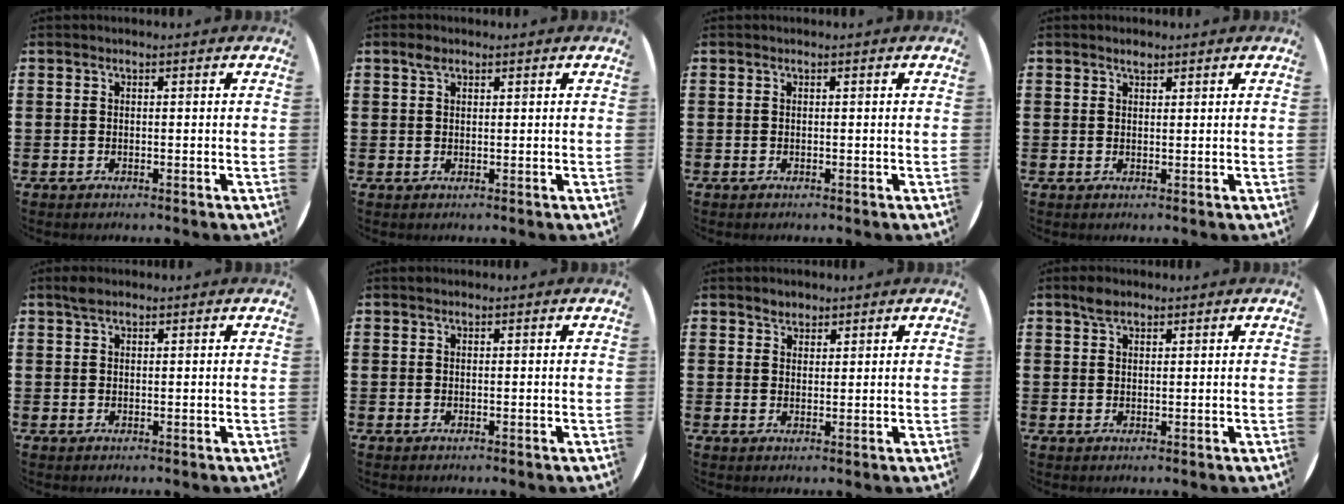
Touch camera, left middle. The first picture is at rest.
{"total": 1.4, "force": [0.9, 0.8, 0.8], "torque": [-0.010, 0.002, 0.015]}
{"total": 0.0}
{"total": 1.2, "force": [1.1, 0.4, 0.4], "torque": [-0.001, 0.000, 0.018]}
{"total": 1.5, "force": [1.2, 0.6, 0.7], "torque": [-0.016, 0.005, 0.023]}
{"total": 0.0}
{"total": 2.0, "force": [1.8, 0.9, 0.0], "torque": [-0.001, 0.003, 0.035]}
{"total": 2.1, "force": [1.7, 1.0, 0.9], "torque": [-0.012, 0.002, 0.030]}